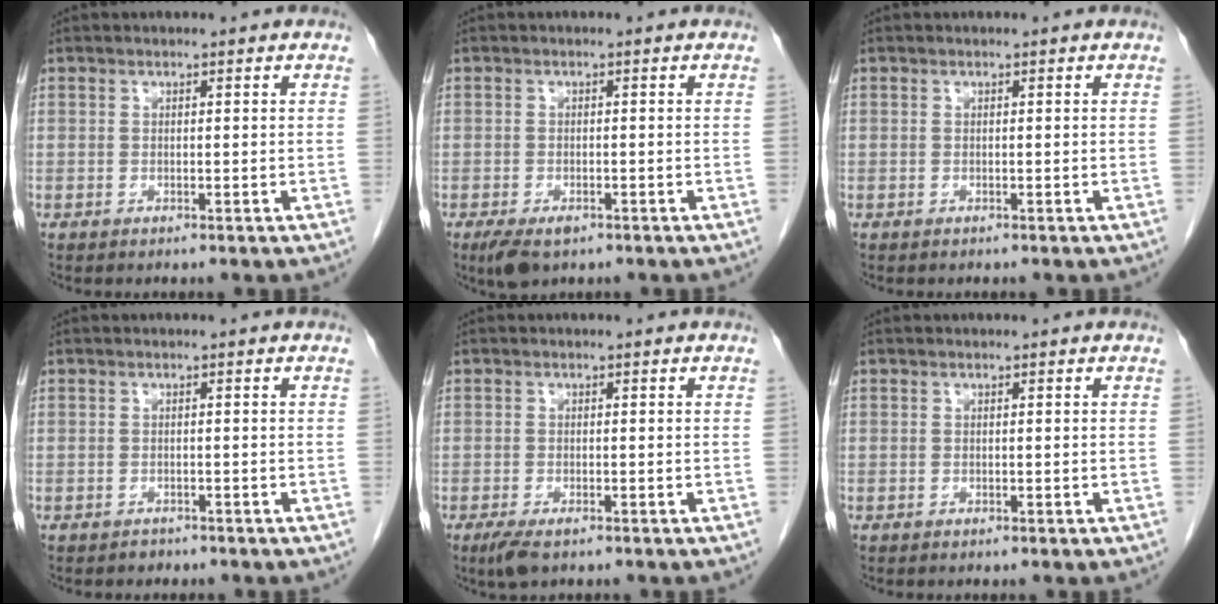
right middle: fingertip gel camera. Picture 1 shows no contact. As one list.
[{"total": 3.9, "force": [-2.4, 1.8, 2.5], "torque": [-0.048, -0.007, -0.035]}, {"total": 0.0}, {"total": 0.8, "force": [-0.7, 0.4, -0.1], "torque": [-0.008, -0.001, -0.012]}, {"total": 3.0, "force": [-1.9, 1.0, 2.1], "torque": [-0.045, -0.007, -0.032]}, {"total": 0.0}]